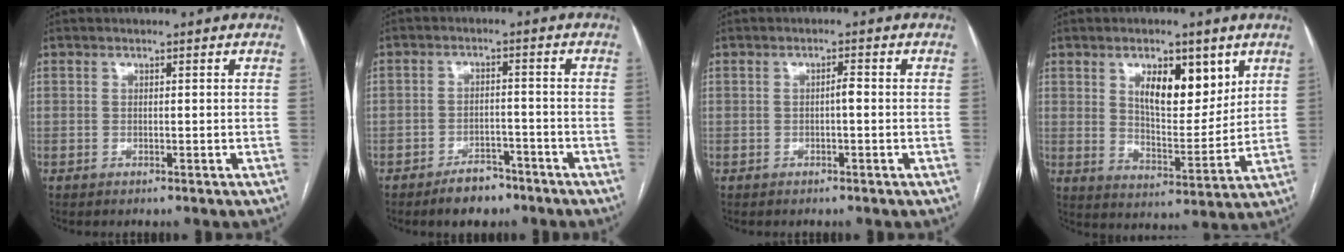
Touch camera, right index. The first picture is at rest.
{"total": 5.1, "force": [-3.9, 2.6, 2.2], "torque": [-0.035, 0.005, -0.057]}
{"total": 1.3, "force": [-0.2, 0.2, 1.3], "torque": [-0.020, 0.003, -0.005]}
{"total": 10.2, "force": [4.9, 4.4, 7.9], "torque": [-0.125, -0.001, 0.088]}